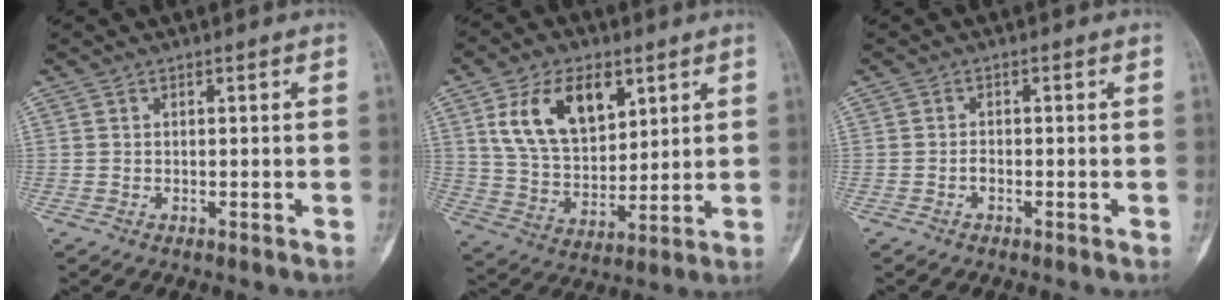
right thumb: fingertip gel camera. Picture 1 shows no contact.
{"total": 15.0, "force": [6.4, 9.0, 10.1], "torque": [-0.155, -0.024, 0.130]}
{"total": 1.0, "force": [-0.5, 0.5, 0.6], "torque": [-0.010, 0.004, -0.012]}